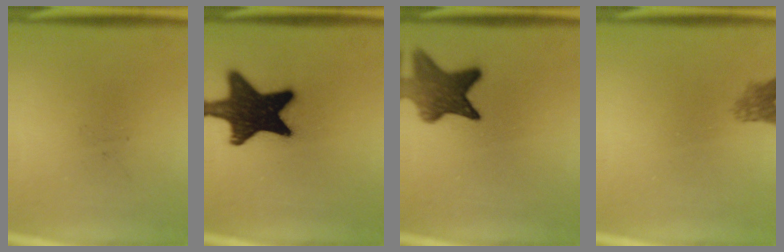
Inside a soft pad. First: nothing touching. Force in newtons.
{"total": 18.9}
{"total": 8.0}
{"total": 2.4}